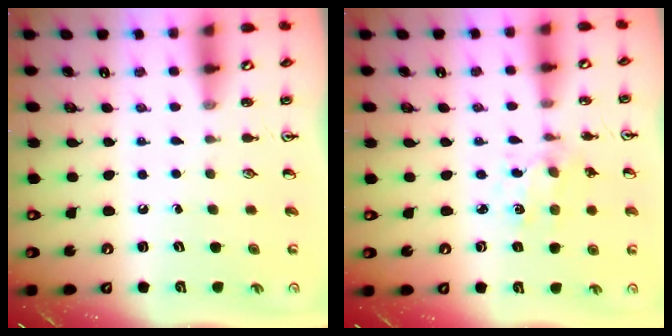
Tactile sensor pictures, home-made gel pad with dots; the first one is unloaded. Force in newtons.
{"total": 1.7, "press": 1.7, "slide": 0.3}